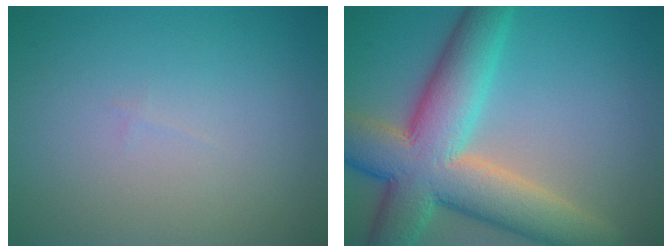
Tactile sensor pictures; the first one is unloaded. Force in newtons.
{"total": 11.4, "press": 11.4, "slide": 0.7}